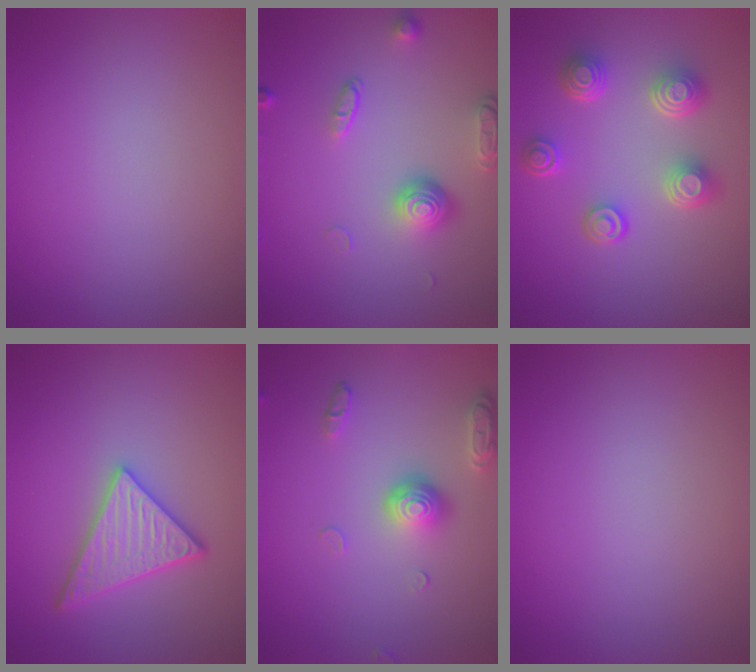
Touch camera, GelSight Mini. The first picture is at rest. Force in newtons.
{"total": 4.0, "press": 2.9, "slide": 2.7}
{"total": 4.7, "press": 3.6, "slide": 3.1}
{"total": 4.1, "press": 3.8, "slide": 1.6}
{"total": 3.7, "press": 2.8, "slide": 2.4}
{"total": 0.0}